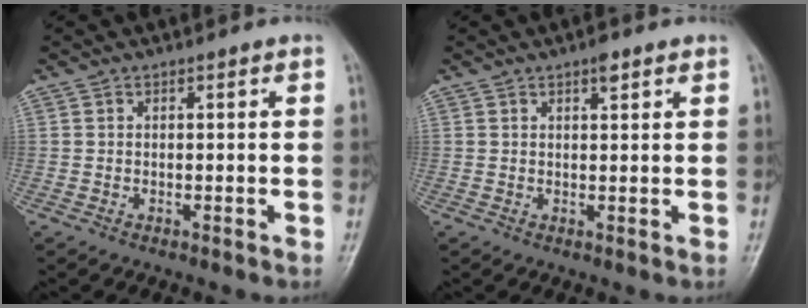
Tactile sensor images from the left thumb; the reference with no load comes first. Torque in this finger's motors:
{"motor_torque": [0.56, 0.22, 0.19, -0.31, 0.01]}